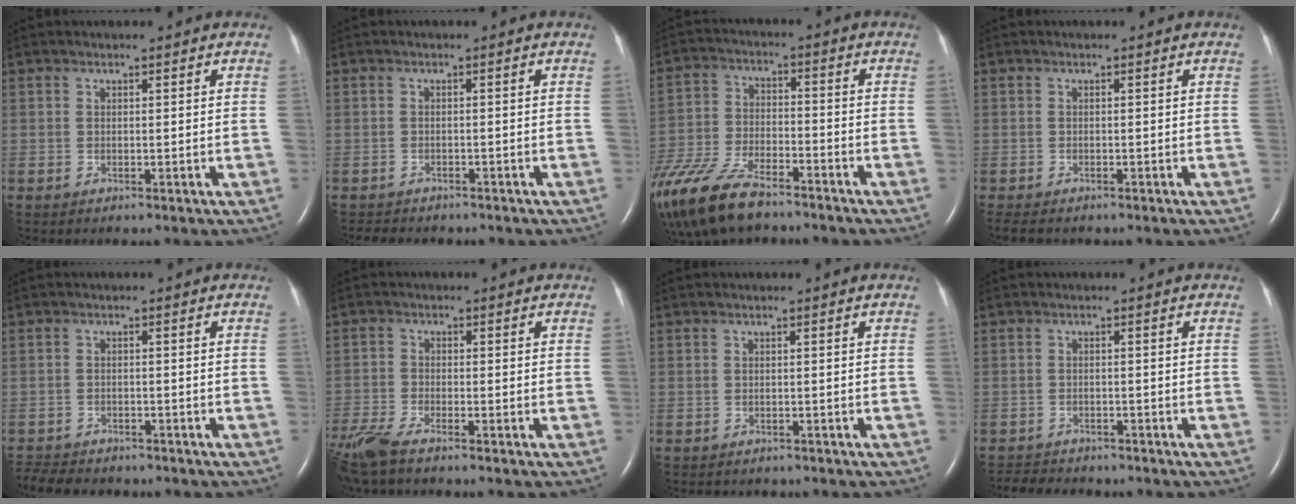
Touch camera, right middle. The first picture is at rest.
{"total": 5.3, "force": [-4.6, 2.0, 1.7], "torque": [-0.028, -0.004, -0.058]}
{"total": 17.3, "force": [-13.0, 5.8, 9.7], "torque": [-0.244, -0.034, -0.238]}
{"total": 3.1, "force": [-2.6, 1.0, 1.5], "torque": [-0.028, -0.009, -0.033]}
{"total": 7.7, "force": [-6.9, 2.3, 2.4], "torque": [-0.046, -0.008, -0.103]}
{"total": 7.5, "force": [-6.2, 1.0, 4.0], "torque": [-0.093, -0.021, -0.122]}
{"total": 3.2, "force": [-2.7, 1.4, 0.8], "torque": [-0.014, -0.002, -0.029]}
{"total": 5.9, "force": [-5.5, 1.6, 1.4], "torque": [-0.026, -0.009, -0.081]}